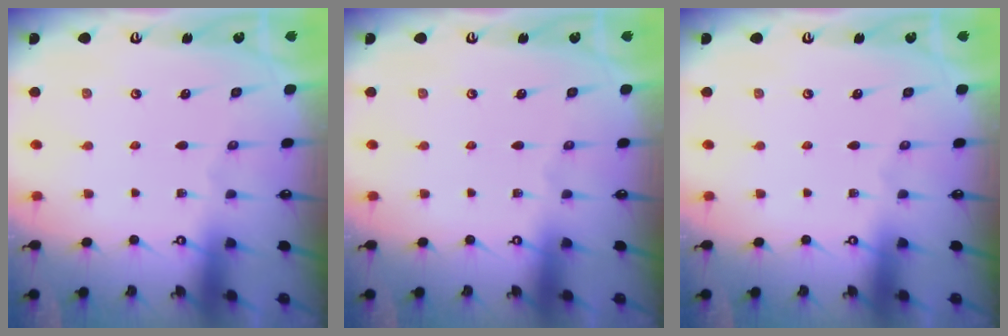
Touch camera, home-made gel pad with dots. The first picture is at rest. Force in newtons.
{"total": 0.0}
{"total": 0.0}